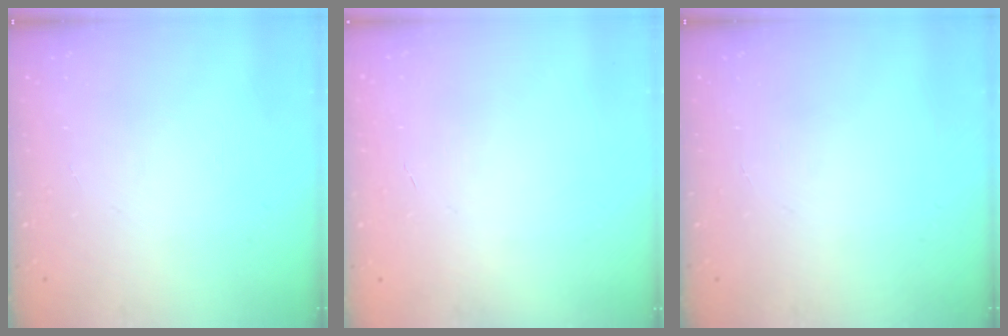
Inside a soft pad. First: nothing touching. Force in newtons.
{"total": 0.0}
{"total": 0.0}